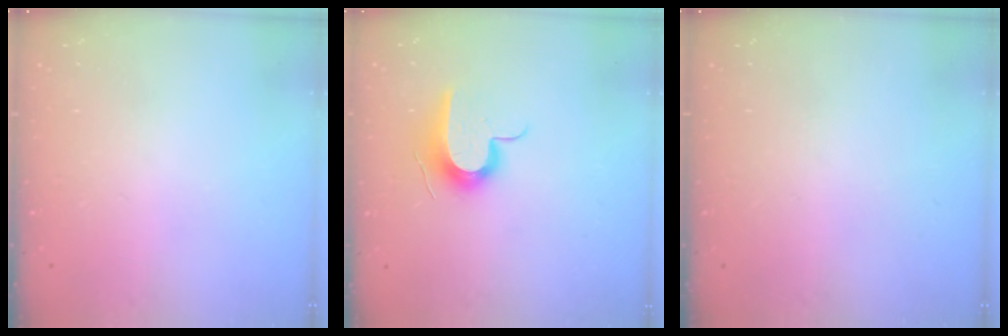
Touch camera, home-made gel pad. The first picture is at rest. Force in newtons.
{"total": 10.6, "press": 10.5, "slide": 1.3}
{"total": 0.0}